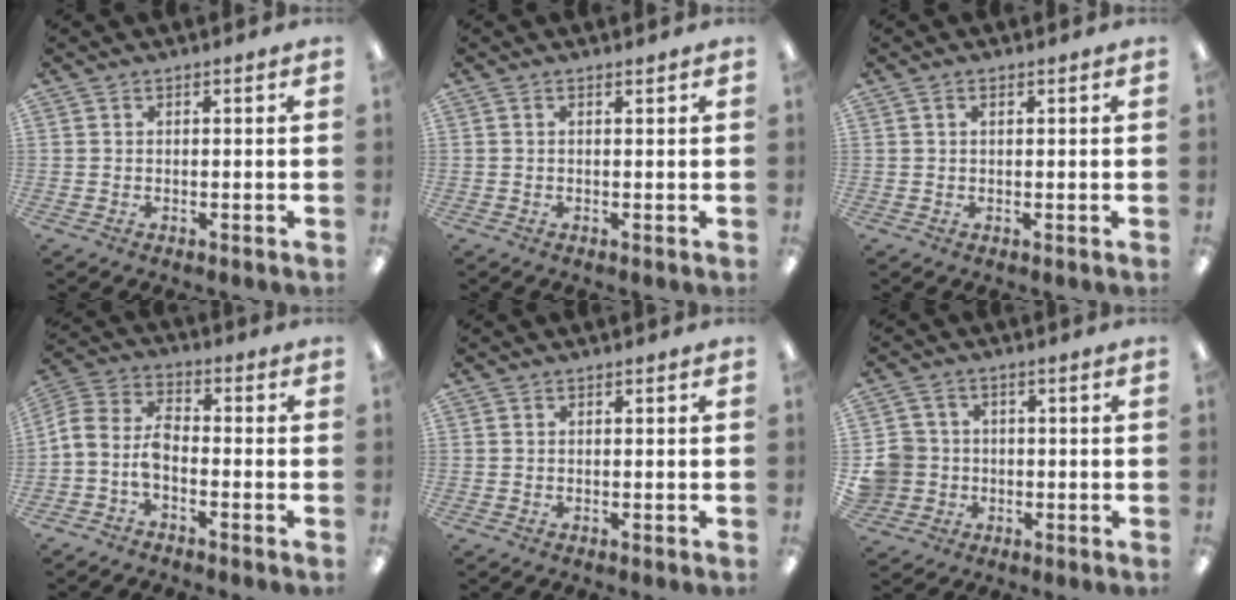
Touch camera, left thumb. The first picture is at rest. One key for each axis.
{"total": 0.6, "fx": 0.3, "fy": 0.0, "fz": 0.5, "tx": -0.009, "ty": -0.002, "tz": 0.006}
{"total": 1.1, "fx": 0.5, "fy": 0.4, "fz": 0.9, "tx": -0.019, "ty": 0.002, "tz": 0.009}
{"total": 9.1, "fx": -2.7, "fy": 5.6, "fz": 6.5, "tx": -0.148, "ty": -0.005, "tz": -0.050}
{"total": 0.0}
{"total": 6.3, "fx": -0.5, "fy": 6.0, "fz": 1.7, "tx": -0.049, "ty": 0.015, "tz": -0.009}